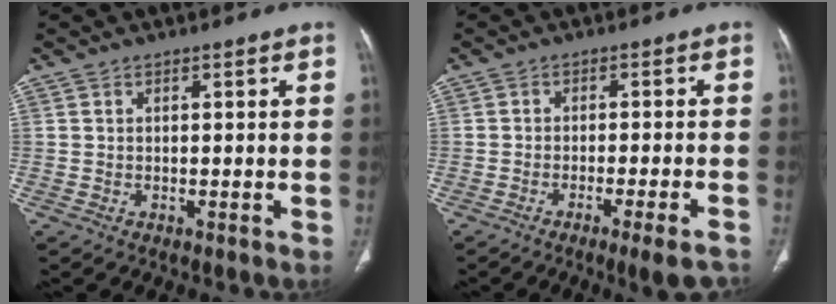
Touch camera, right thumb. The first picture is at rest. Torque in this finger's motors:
{"motor_torque": [0.15, 0.20, 0.07, -0.07, 0.02]}